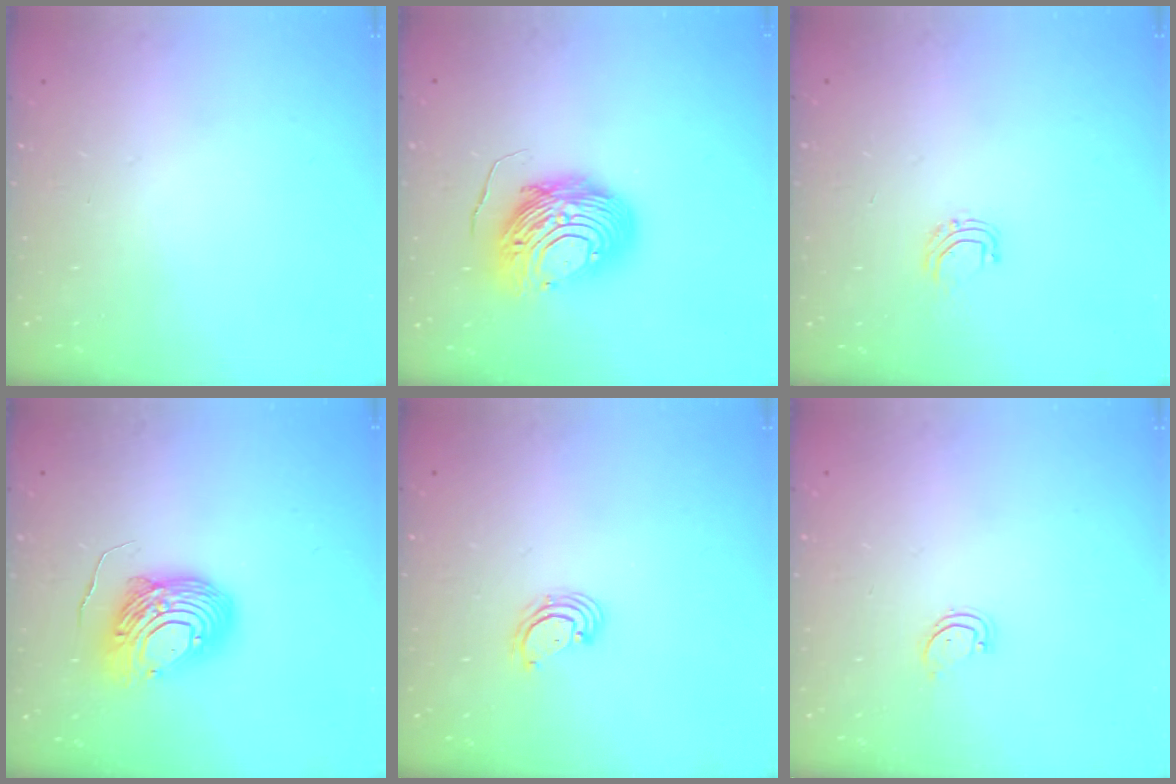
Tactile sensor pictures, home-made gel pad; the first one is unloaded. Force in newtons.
{"total": 12.8, "press": 12.7, "slide": 1.1}
{"total": 4.2, "press": 4.2, "slide": 0.2}
{"total": 12.7, "press": 12.6, "slide": 1.6}
{"total": 2.4, "press": 2.4, "slide": 0.2}
{"total": 1.9, "press": 1.9, "slide": 0.2}